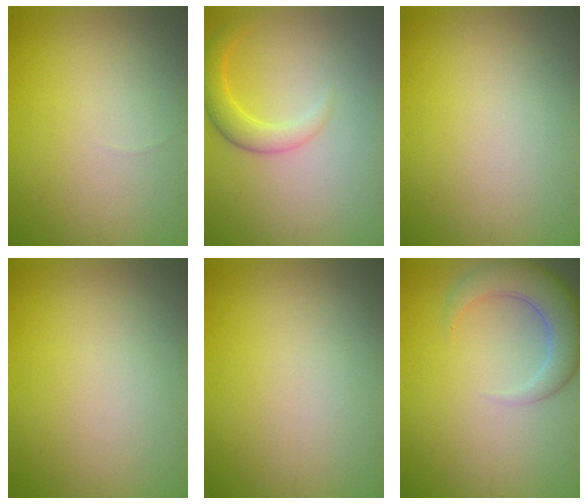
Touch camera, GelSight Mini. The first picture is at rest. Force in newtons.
{"total": 2.8, "press": 2.8, "slide": 0.1}
{"total": 0.0}
{"total": 0.0}
{"total": 0.0}
{"total": 5.2, "press": 5.2, "slide": 0.5}